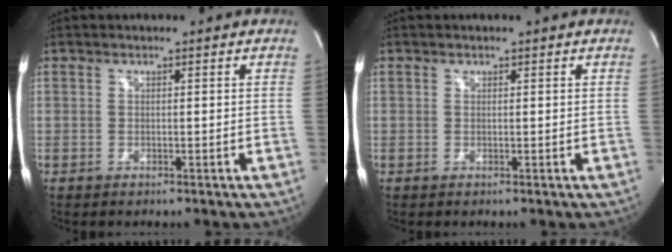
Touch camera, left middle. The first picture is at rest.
{"total": 0.0}